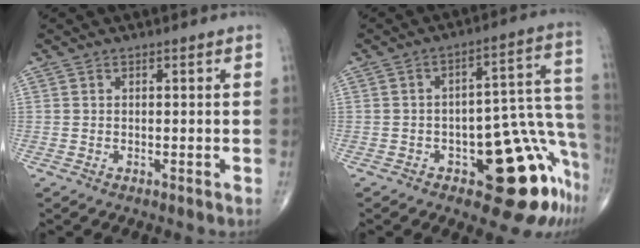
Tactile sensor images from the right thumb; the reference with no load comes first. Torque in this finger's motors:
{"motor_torque": [3.90, 1.11, 1.18, -0.82, 0.28]}